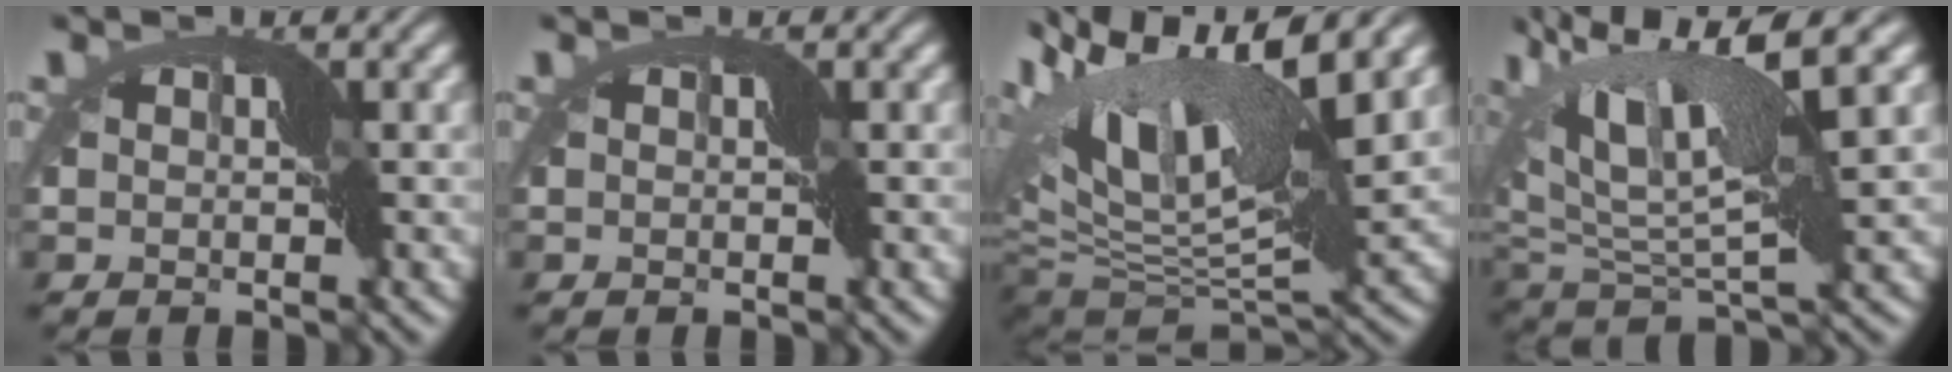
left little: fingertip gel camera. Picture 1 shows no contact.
{"total": 0.0}
{"total": 14.0, "force": [6.1, 4.5, 11.7], "torque": [-0.219, 0.020, 0.111]}
{"total": 9.1, "force": [5.5, 1.3, 7.1], "torque": [-0.165, 0.012, 0.099]}